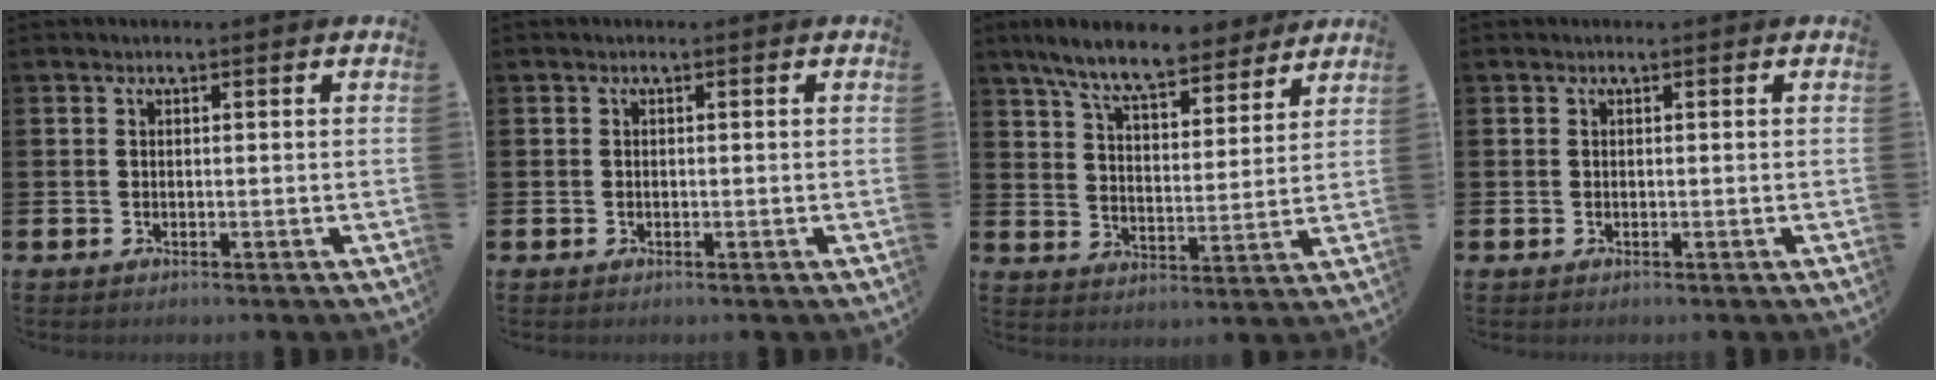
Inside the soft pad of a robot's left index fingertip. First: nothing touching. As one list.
[{"total": 0.0}, {"total": 9.2, "force": [8.3, 1.7, 3.6], "torque": [-0.096, -0.037, 0.149]}, {"total": 0.0}]